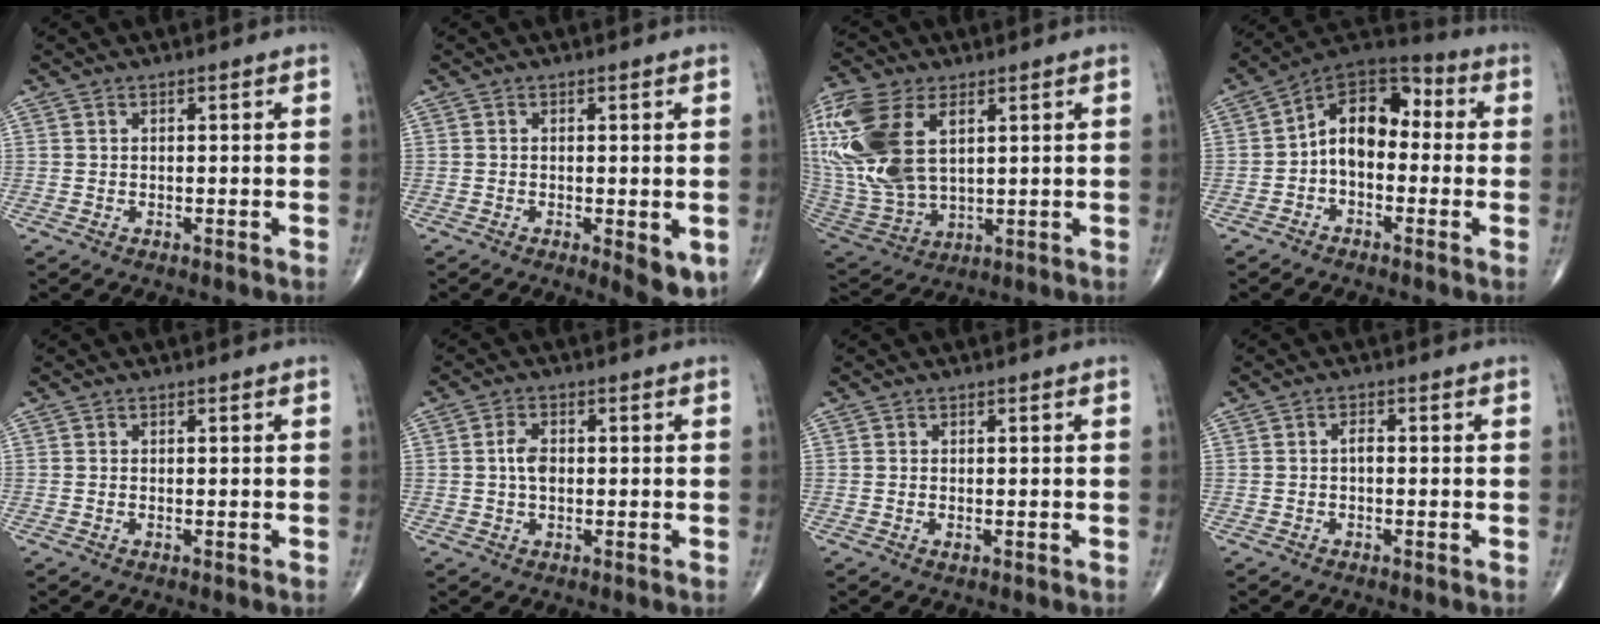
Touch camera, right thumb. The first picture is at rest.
{"total": 5.5, "force": [-1.4, 1.9, 5.0], "torque": [-0.064, -0.015, -0.016]}
{"total": 22.6, "force": [6.4, 12.8, 17.5], "torque": [-0.417, -0.014, 0.129]}
{"total": 11.9, "force": [-0.7, 7.8, 9.0], "torque": [-0.108, 0.043, -0.031]}
{"total": 0.0}
{"total": 3.6, "force": [0.0, 2.2, 2.9], "torque": [-0.050, 0.004, -0.004]}
{"total": 0.8, "force": [-0.2, 0.4, 0.7], "torque": [-0.014, -0.002, -0.004]}
{"total": 1.4, "force": [-0.3, 0.7, 1.1], "torque": [-0.013, 0.004, -0.009]}